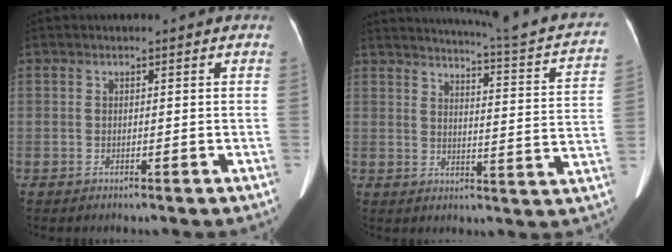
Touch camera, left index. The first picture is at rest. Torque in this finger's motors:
{"motor_torque": [0.13, -0.22, 0.00, 0.06]}